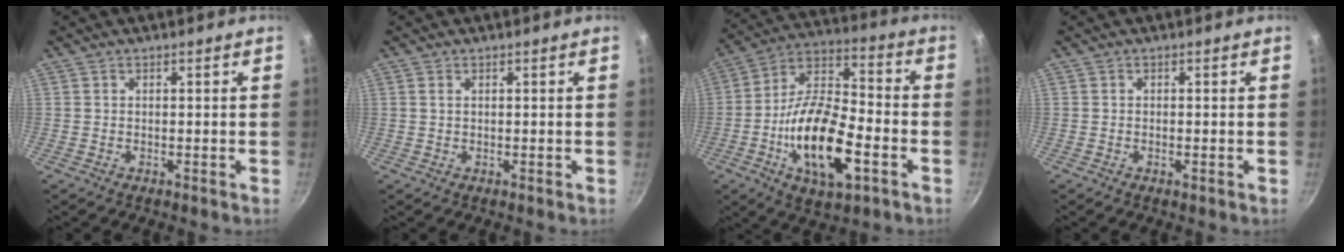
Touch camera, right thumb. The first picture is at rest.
{"total": 0.6, "force": [0.2, 0.4, 0.4], "torque": [-0.009, 0.001, 0.004]}
{"total": 19.9, "force": [-6.2, 8.8, 16.7], "torque": [-0.293, 0.034, -0.119]}
{"total": 0.6, "force": [-0.2, 0.1, 0.5], "torque": [-0.010, 0.002, -0.005]}